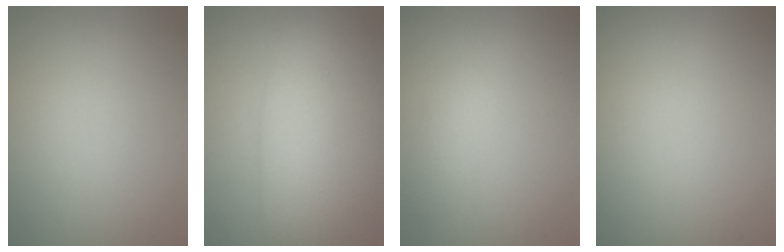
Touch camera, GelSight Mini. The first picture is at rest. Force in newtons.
{"total": 13.0, "press": 13.0, "slide": 0.2}
{"total": 1.6, "press": 1.6, "slide": 0.1}
{"total": 0.0}